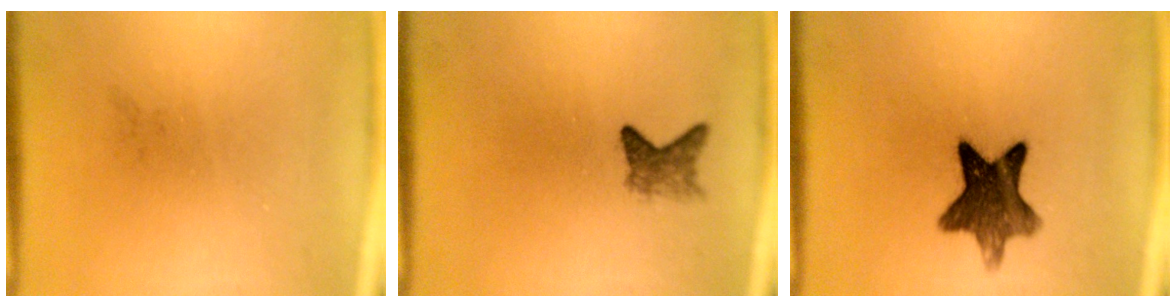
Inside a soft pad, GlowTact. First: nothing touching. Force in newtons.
{"total": 2.5}
{"total": 10.3}